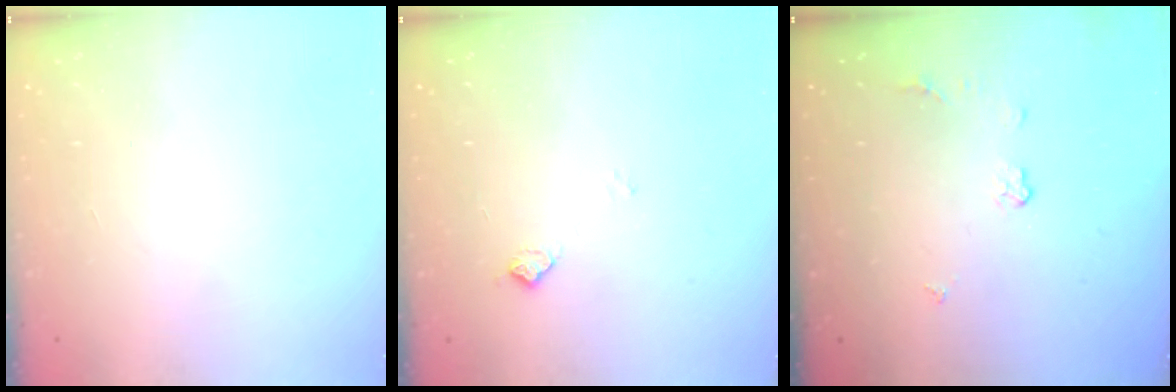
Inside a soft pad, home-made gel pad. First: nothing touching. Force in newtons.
{"total": 5.6, "press": 5.5, "slide": 0.8}
{"total": 3.8, "press": 3.8, "slide": 0.6}